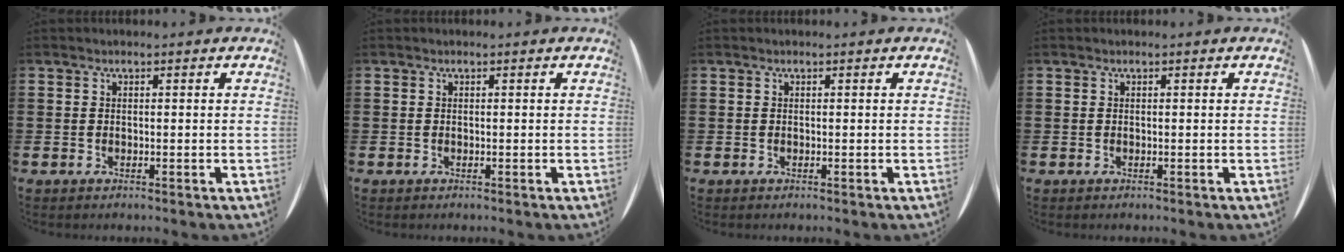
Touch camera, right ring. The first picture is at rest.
{"total": 0.0}
{"total": 0.0}
{"total": 0.0}